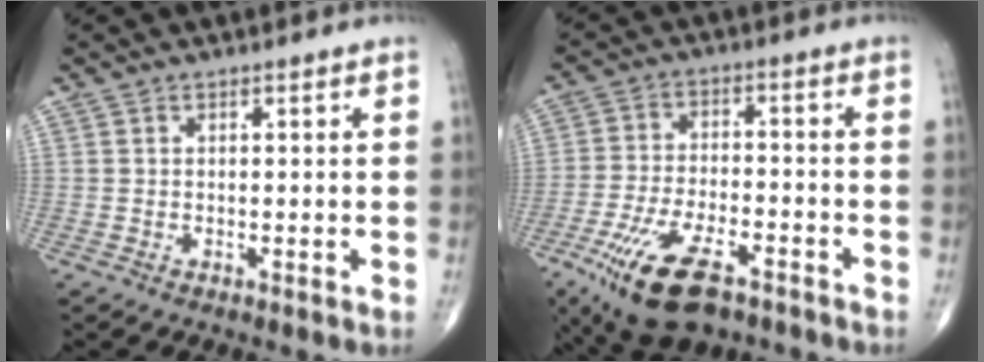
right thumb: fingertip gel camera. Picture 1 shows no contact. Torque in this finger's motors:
{"motor_torque": [0.43, 0.29, 1.07, -0.74, 0.37]}